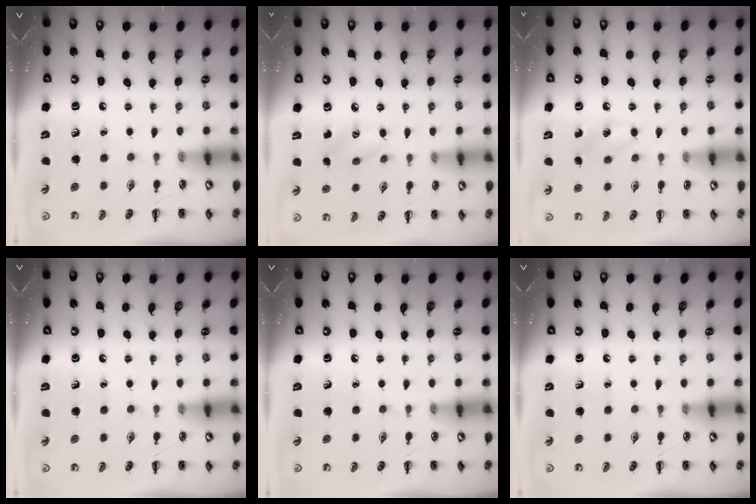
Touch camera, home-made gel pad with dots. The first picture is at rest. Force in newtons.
{"total": 6.4, "press": 6.3, "slide": 1.3}
{"total": 6.6, "press": 6.4, "slide": 1.8}
{"total": 0.0}
{"total": 0.0}
{"total": 0.0}